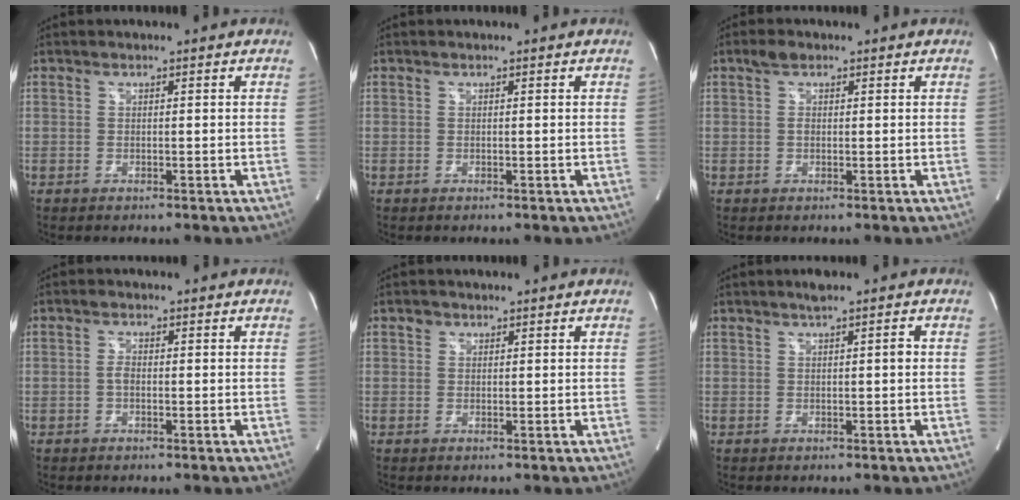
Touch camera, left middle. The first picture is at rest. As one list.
[{"total": 0.0}, {"total": 1.8, "force": [0.9, 1.0, 1.1], "torque": [-0.033, 0.011, 0.018]}, {"total": 1.2, "force": [-0.3, 0.4, 1.0], "torque": [-0.026, 0.000, -0.005]}, {"total": 0.9, "force": [0.5, 0.7, 0.1], "torque": [0.004, 0.001, 0.006]}, {"total": 2.1, "force": [0.7, 0.3, 2.0], "torque": [-0.035, 0.011, 0.013]}]